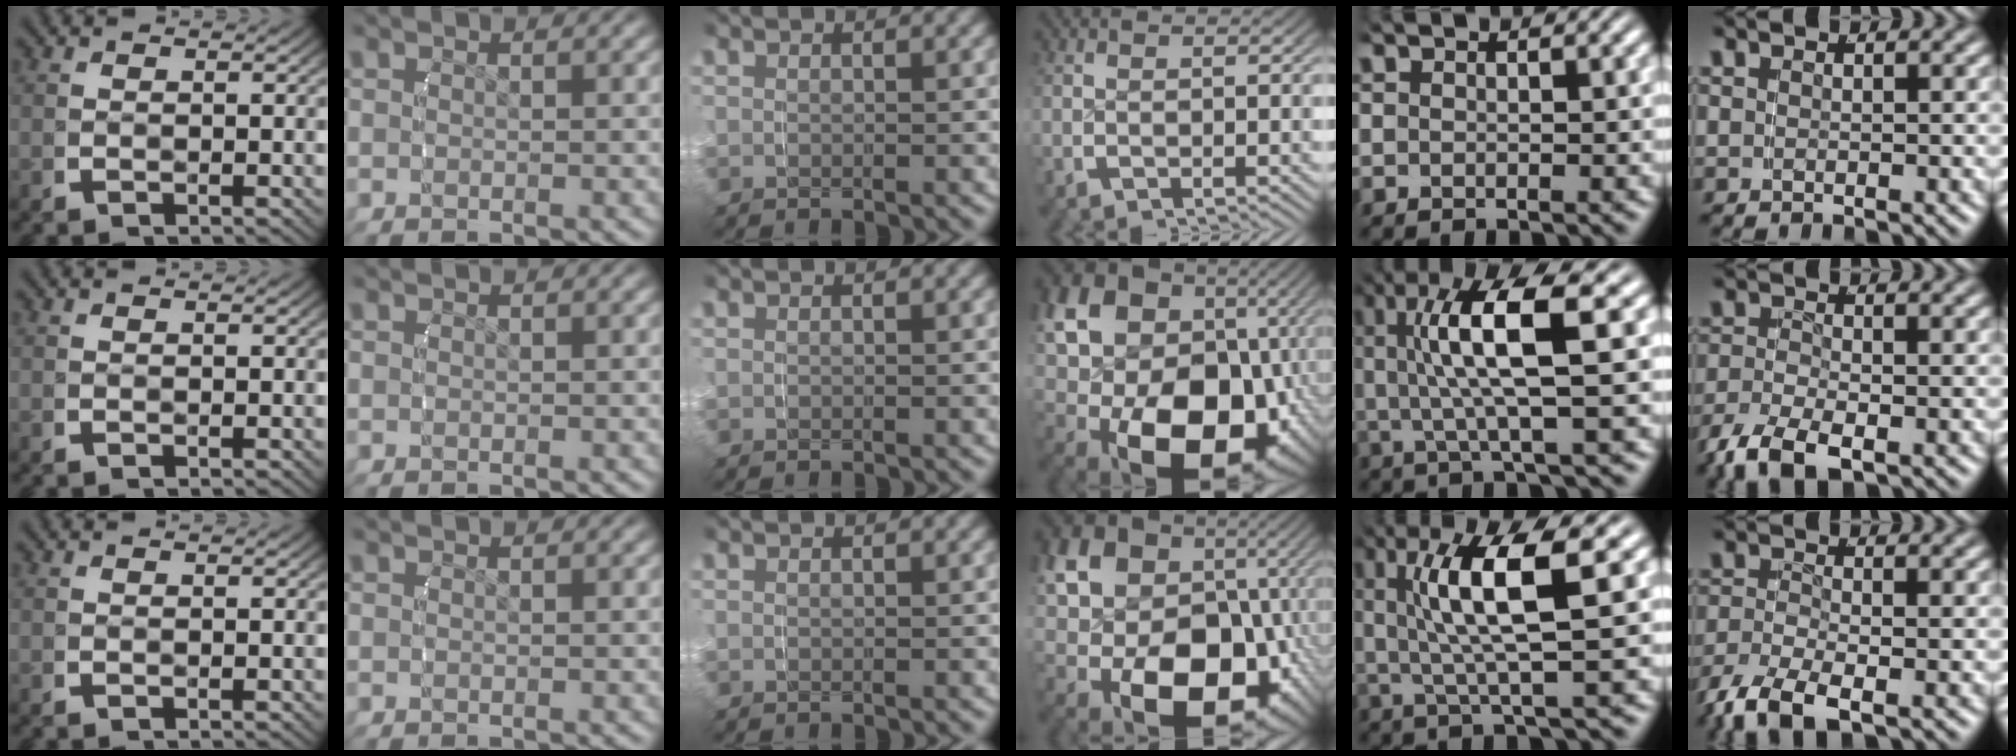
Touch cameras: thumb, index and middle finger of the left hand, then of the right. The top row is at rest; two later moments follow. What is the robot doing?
{"motion": "grasp_and_lifting", "object": "towel"}